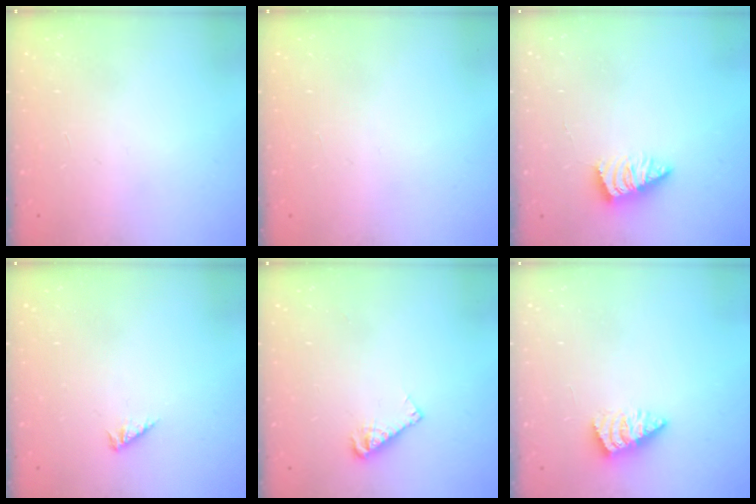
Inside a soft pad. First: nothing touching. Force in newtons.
{"total": 0.0}
{"total": 3.5, "press": 3.5, "slide": 0.5}
{"total": 1.7, "press": 1.6, "slide": 0.4}
{"total": 5.0, "press": 5.0, "slide": 0.0}
{"total": 2.6, "press": 2.6, "slide": 0.4}